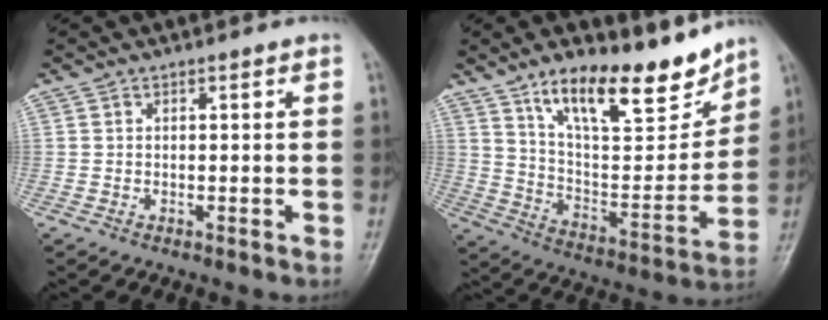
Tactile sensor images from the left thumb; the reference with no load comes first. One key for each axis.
{"total": 20.0, "fx": 14.0, "fy": 6.9, "fz": 12.5, "tx": -0.149, "ty": -0.082, "tz": 0.239}